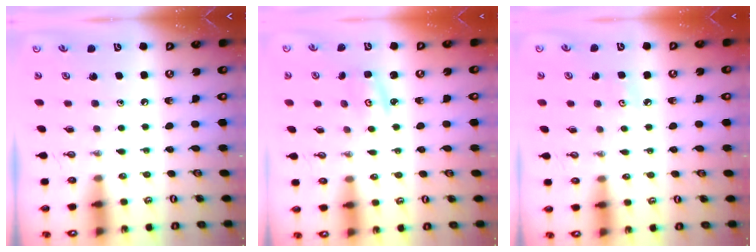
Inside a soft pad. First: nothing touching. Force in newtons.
{"total": 1.8, "press": 1.8, "slide": 0.0}
{"total": 3.3, "press": 3.3, "slide": 0.4}